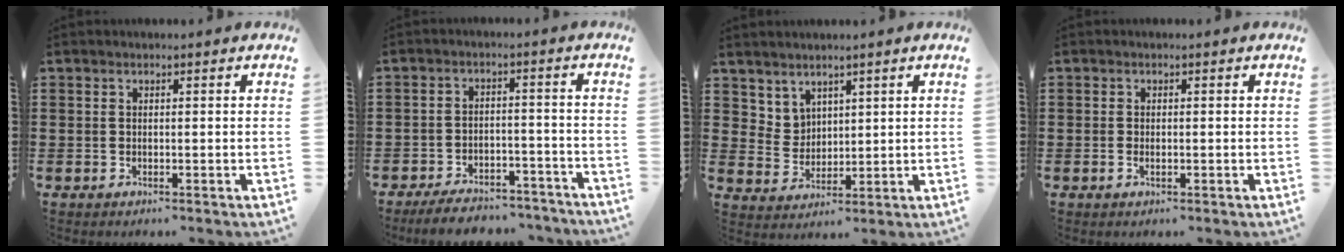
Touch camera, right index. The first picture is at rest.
{"total": 5.4, "force": [-5.1, 0.9, 1.7], "torque": [-0.032, 0.005, -0.098]}
{"total": 4.0, "force": [3.2, 2.4, 0.1], "torque": [-0.017, -0.002, 0.064]}
{"total": 1.0, "force": [-0.3, 0.5, 0.8], "torque": [-0.017, -0.002, -0.004]}